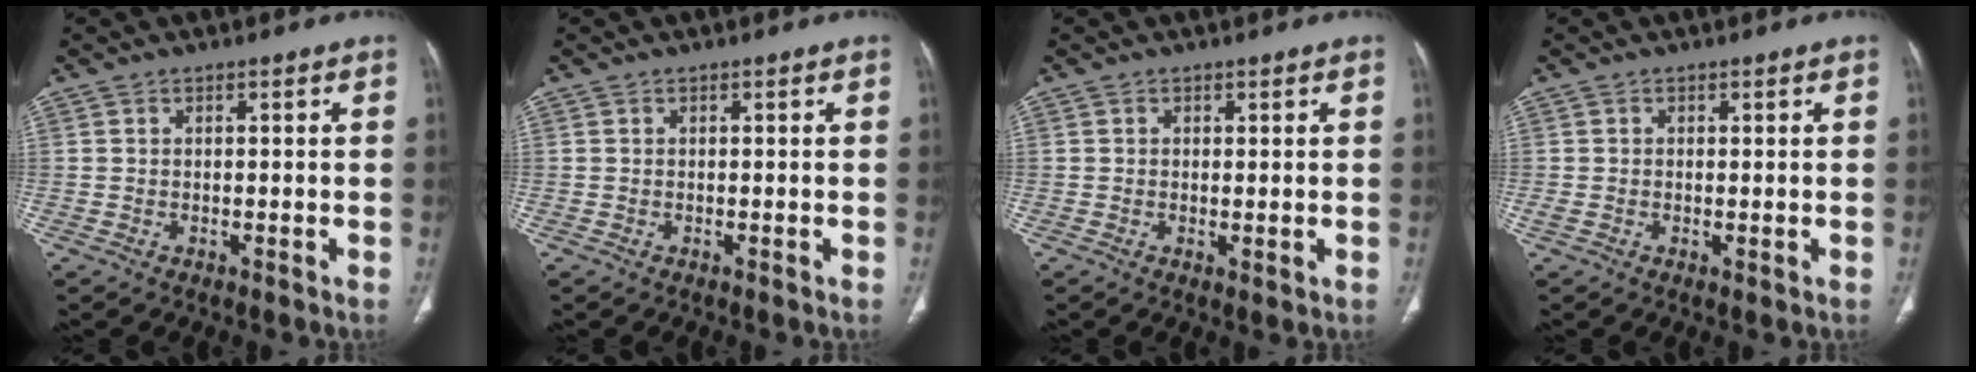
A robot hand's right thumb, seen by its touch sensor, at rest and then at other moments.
{"total": 0.0}
{"total": 1.0, "force": [0.1, 0.4, 0.9], "torque": [-0.023, -0.007, 0.004]}
{"total": 1.1, "force": [0.0, 0.6, 0.9], "torque": [-0.023, -0.005, 0.000]}